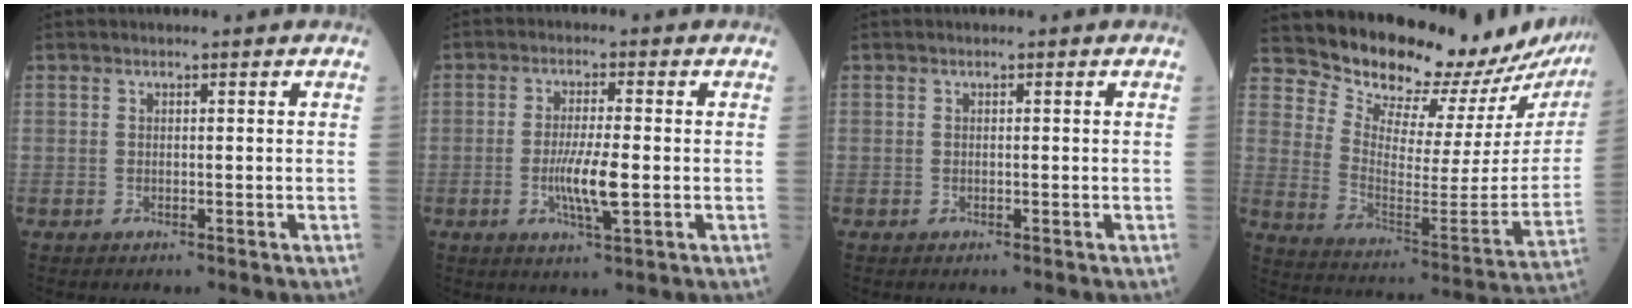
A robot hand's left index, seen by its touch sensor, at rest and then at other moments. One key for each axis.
{"total": 5.9, "fx": -1.2, "fy": 0.6, "fz": 5.8, "tx": -0.115, "ty": -0.011, "tz": -0.021}
{"total": 0.0}
{"total": 21.5, "fx": 20.8, "fy": 3.7, "fz": 4.2, "tx": -0.073, "ty": -0.113, "tz": 0.274}